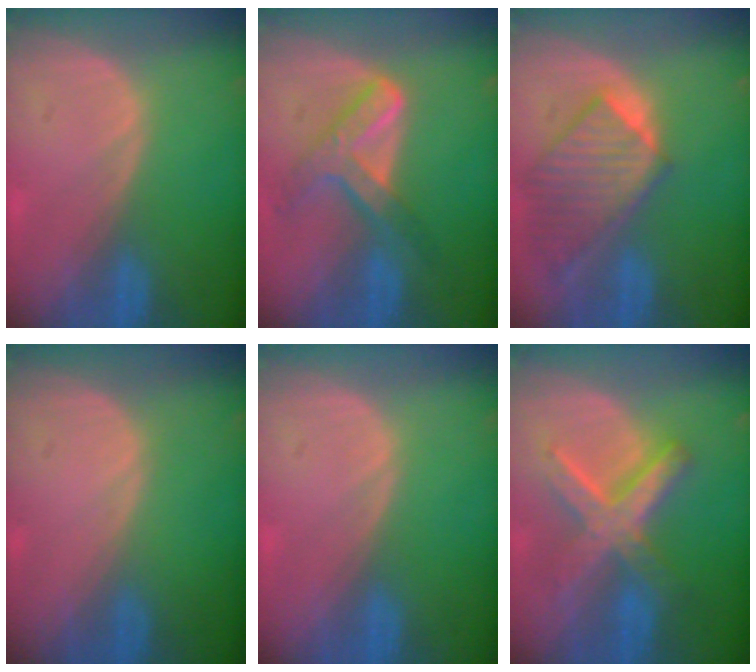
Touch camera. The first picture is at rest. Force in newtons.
{"total": 7.2, "press": 6.2, "slide": 3.7}
{"total": 9.4, "press": 8.3, "slide": 4.6}
{"total": 0.0}
{"total": 0.0}
{"total": 8.4, "press": 8.4, "slide": 0.8}